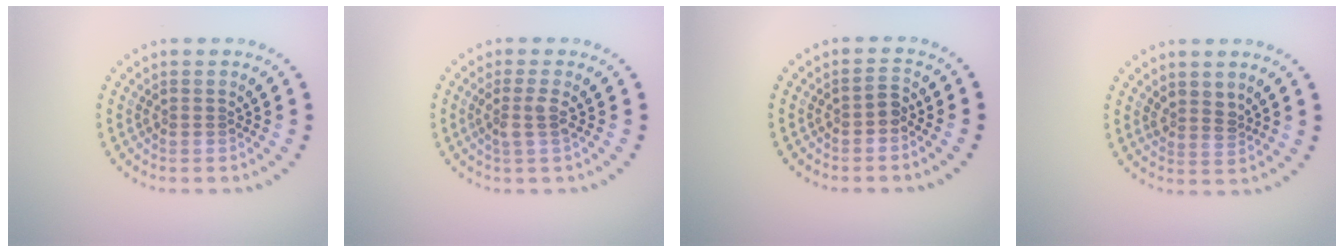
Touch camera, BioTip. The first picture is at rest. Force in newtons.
{"total": 1.7, "press": 1.3, "slide": 1.2}
{"total": 1.1, "press": 1.0, "slide": 0.4}
{"total": 1.5, "press": 1.2, "slide": 0.8}